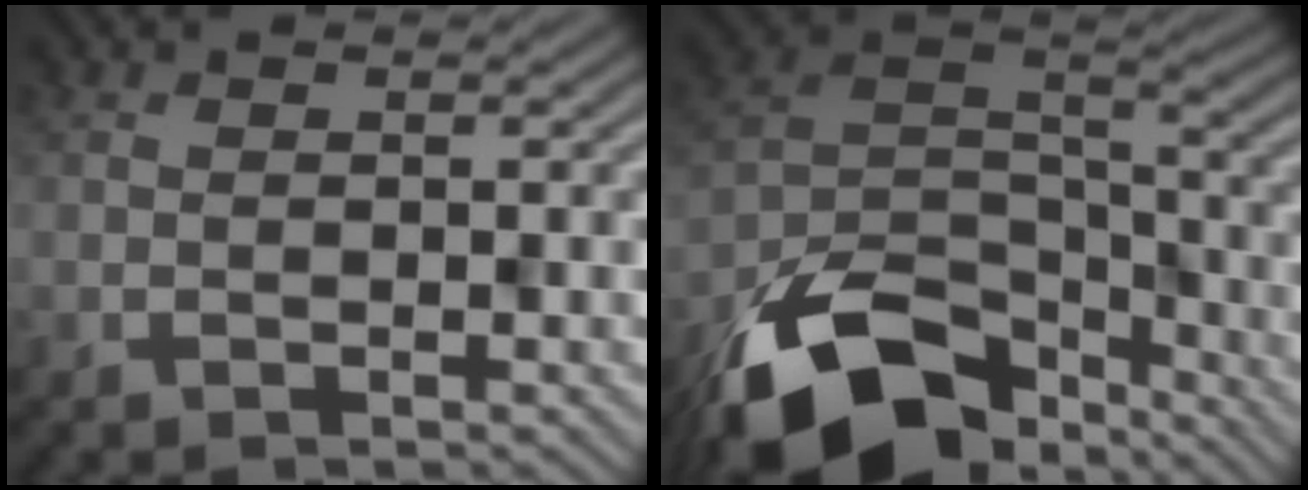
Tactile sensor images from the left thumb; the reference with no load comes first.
{"total": 15.7, "force": [-10.7, 7.7, 8.5], "torque": [-0.212, -0.032, -0.173]}